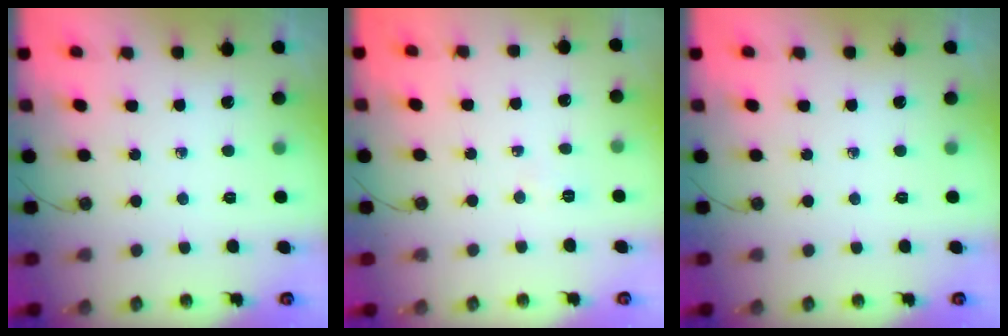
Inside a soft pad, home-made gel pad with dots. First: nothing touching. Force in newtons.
{"total": 4.7, "press": 2.4, "slide": 4.0}
{"total": 0.0}